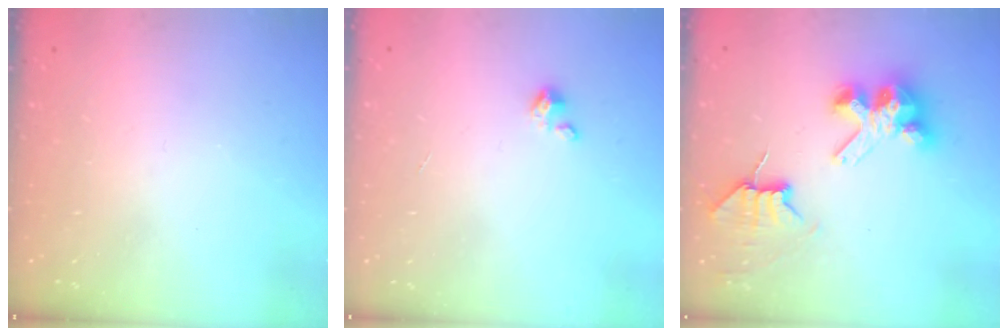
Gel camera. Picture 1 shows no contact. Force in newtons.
{"total": 2.0, "press": 1.9, "slide": 0.3}
{"total": 7.8, "press": 7.7, "slide": 1.0}